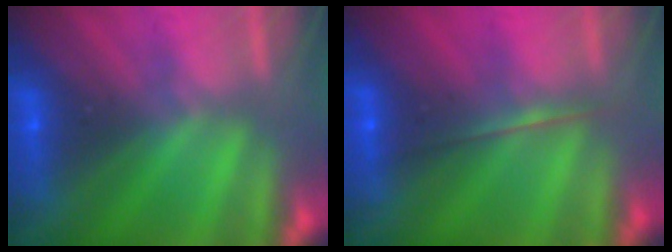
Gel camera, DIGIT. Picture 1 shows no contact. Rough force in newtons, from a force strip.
{"total": 1.7}